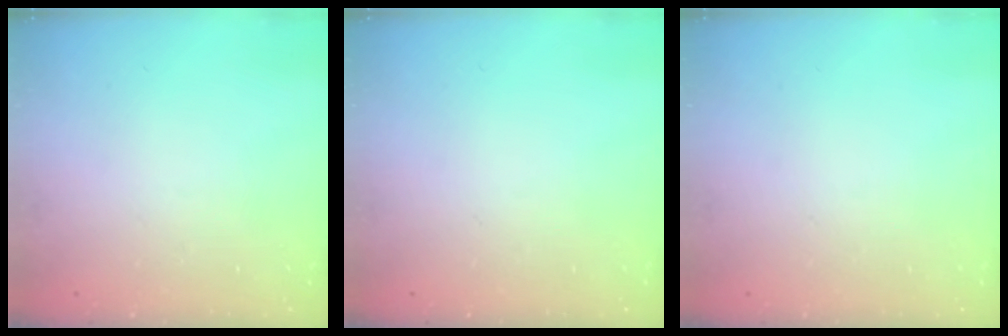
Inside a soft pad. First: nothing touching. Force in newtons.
{"total": 0.0}
{"total": 0.0}